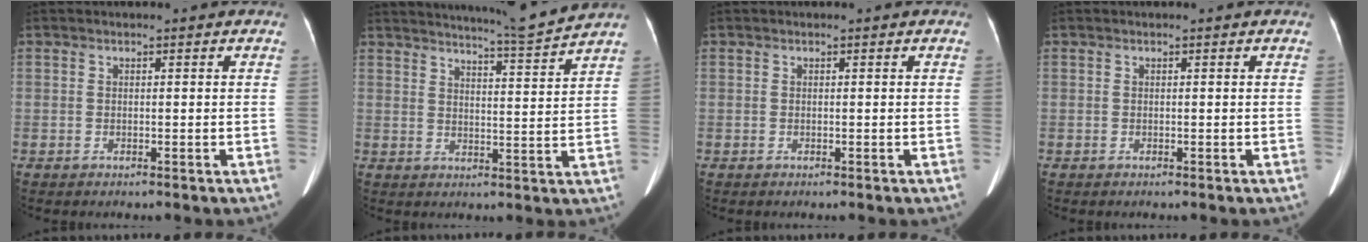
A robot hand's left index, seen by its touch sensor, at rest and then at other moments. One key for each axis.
{"total": 9.9, "fx": 9.3, "fy": -2.0, "fz": 2.6, "tx": -0.051, "ty": -0.028, "tz": 0.134}
{"total": 0.0}
{"total": 0.0}